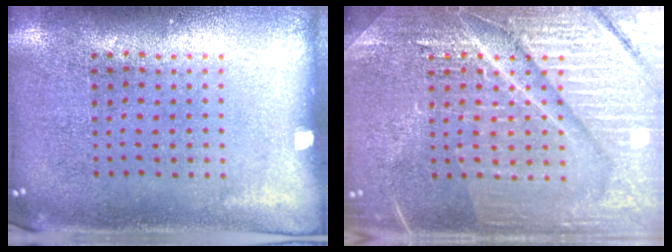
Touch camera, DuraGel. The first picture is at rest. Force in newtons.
{"total": 7.4, "press": 7.4, "slide": 1.0}